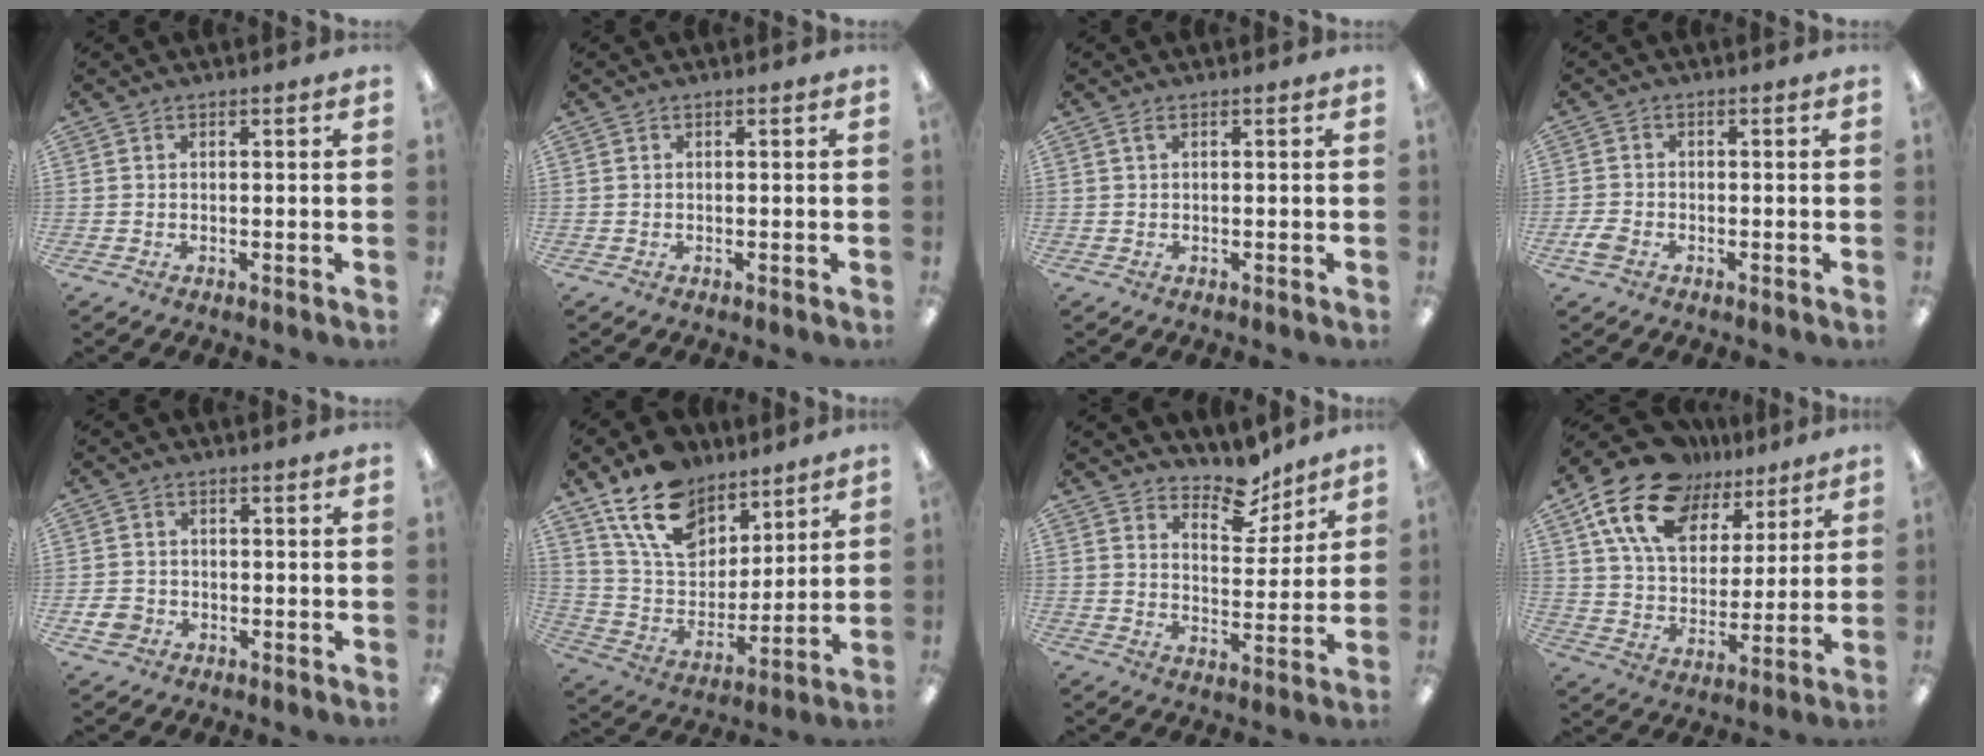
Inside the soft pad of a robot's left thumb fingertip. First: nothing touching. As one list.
[{"total": 0.0}, {"total": 1.0, "force": [0.3, 0.2, 0.9], "torque": [-0.019, 0.002, 0.005]}, {"total": 2.9, "force": [-1.5, 1.8, 1.8], "torque": [-0.040, 0.002, -0.030]}, {"total": 3.8, "force": [-1.5, 3.2, 1.4], "torque": [-0.035, 0.003, -0.029]}, {"total": 17.9, "force": [12.3, 10.4, 7.8], "torque": [-0.152, -0.059, 0.229]}, {"total": 9.2, "force": [7.8, 4.0, 3.0], "torque": [-0.030, -0.058, 0.137]}, {"total": 18.8, "force": [11.7, 11.1, 9.5], "torque": [-0.176, -0.052, 0.217]}]